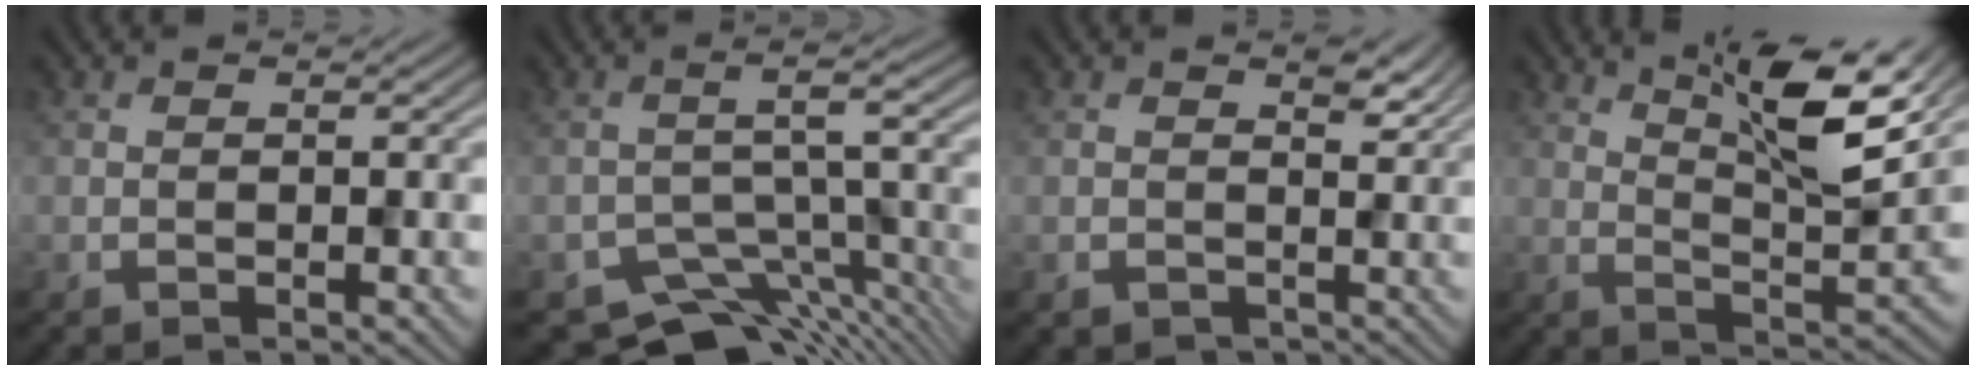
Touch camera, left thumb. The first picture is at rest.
{"total": 9.0, "force": [-7.0, 3.1, 4.7], "torque": [-0.076, -0.017, -0.105]}
{"total": 2.0, "force": [1.0, 1.6, 0.6], "torque": [-0.018, -0.014, 0.014]}
{"total": 11.1, "force": [6.5, 2.3, 8.7], "torque": [-0.143, -0.010, 0.109]}